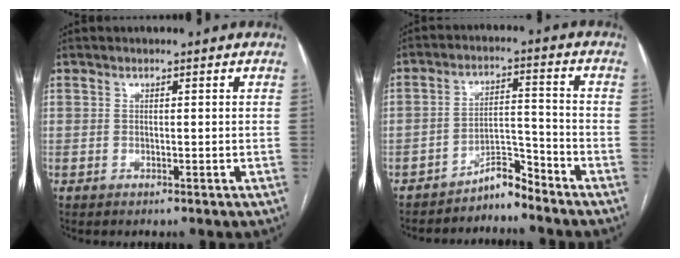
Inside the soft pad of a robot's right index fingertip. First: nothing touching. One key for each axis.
{"total": 4.3, "fx": -4.2, "fy": 0.8, "fz": 0.8, "tx": -0.001, "ty": 0.012, "tz": -0.073}